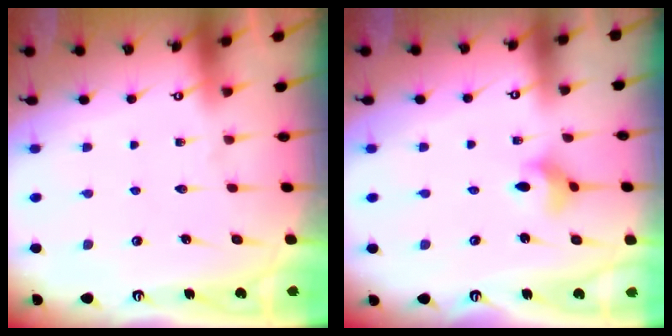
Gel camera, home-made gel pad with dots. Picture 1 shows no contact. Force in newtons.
{"total": 4.2, "press": 4.2, "slide": 0.5}